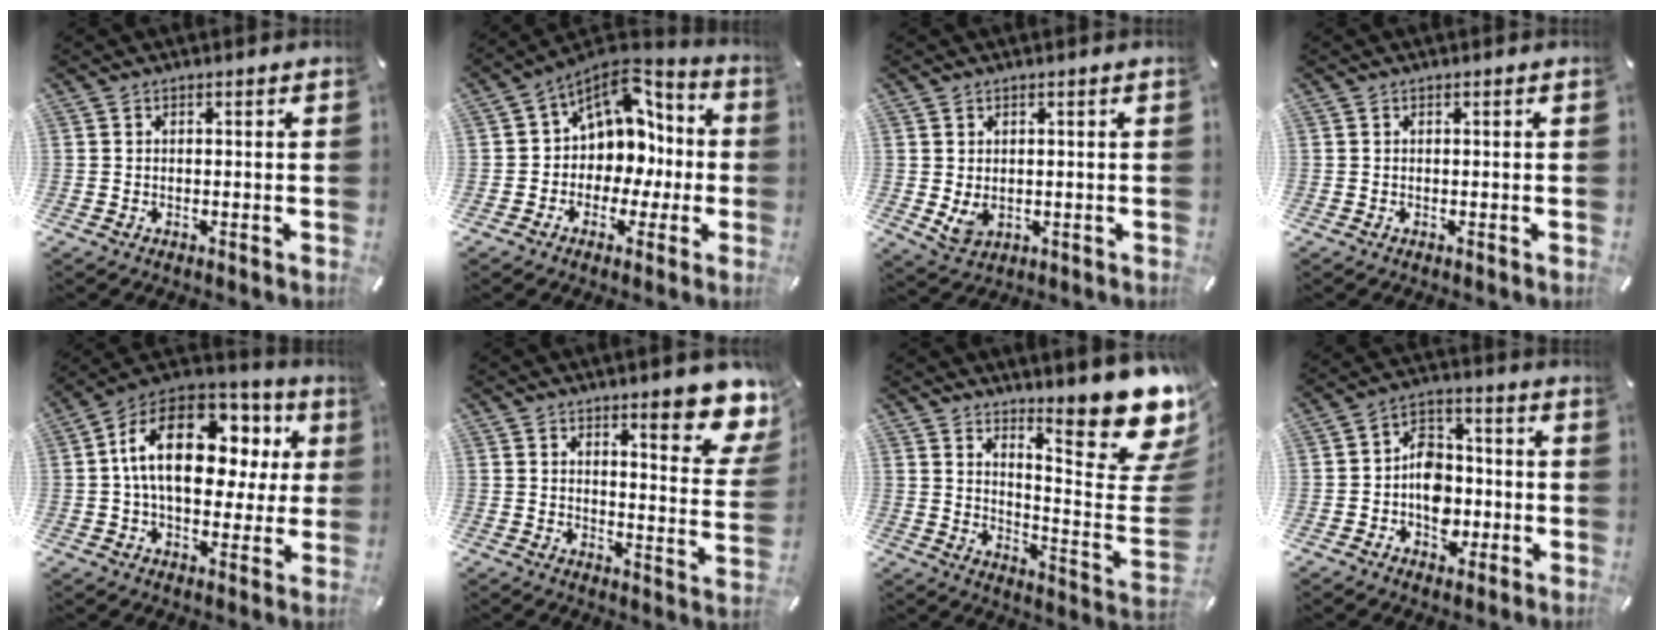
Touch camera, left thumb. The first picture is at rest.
{"total": 10.7, "force": [3.7, 9.3, 3.9], "torque": [-0.058, -0.031, 0.077]}
{"total": 4.0, "force": [0.9, 3.2, 2.2], "torque": [-0.037, -0.008, 0.015]}
{"total": 0.0}
{"total": 21.3, "force": [5.0, 13.3, 15.9], "torque": [-0.271, -0.008, 0.084]}
{"total": 12.3, "force": [8.9, 3.3, 7.9], "torque": [-0.094, -0.068, 0.146]}
{"total": 20.7, "force": [14.5, 5.6, 13.7], "torque": [-0.169, -0.123, 0.234]}
{"total": 10.0, "force": [-2.7, 8.1, 5.2], "torque": [-0.085, 0.030, -0.044]}